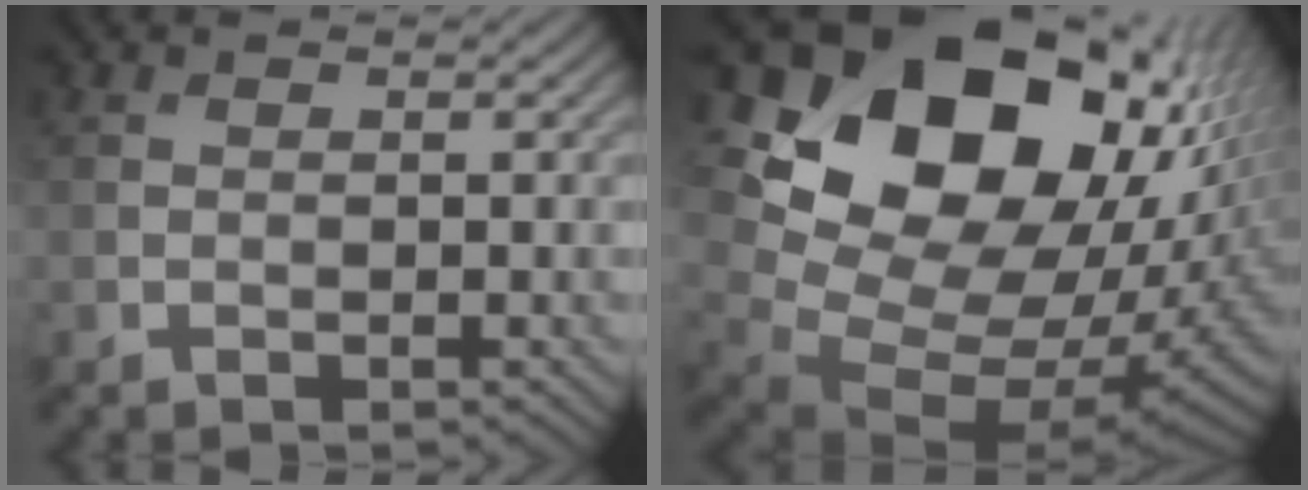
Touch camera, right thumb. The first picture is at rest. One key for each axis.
{"total": 23.0, "fx": 8.0, "fy": 16.4, "fz": 14.0, "tx": -0.307, "ty": 0.017, "tz": 0.173}